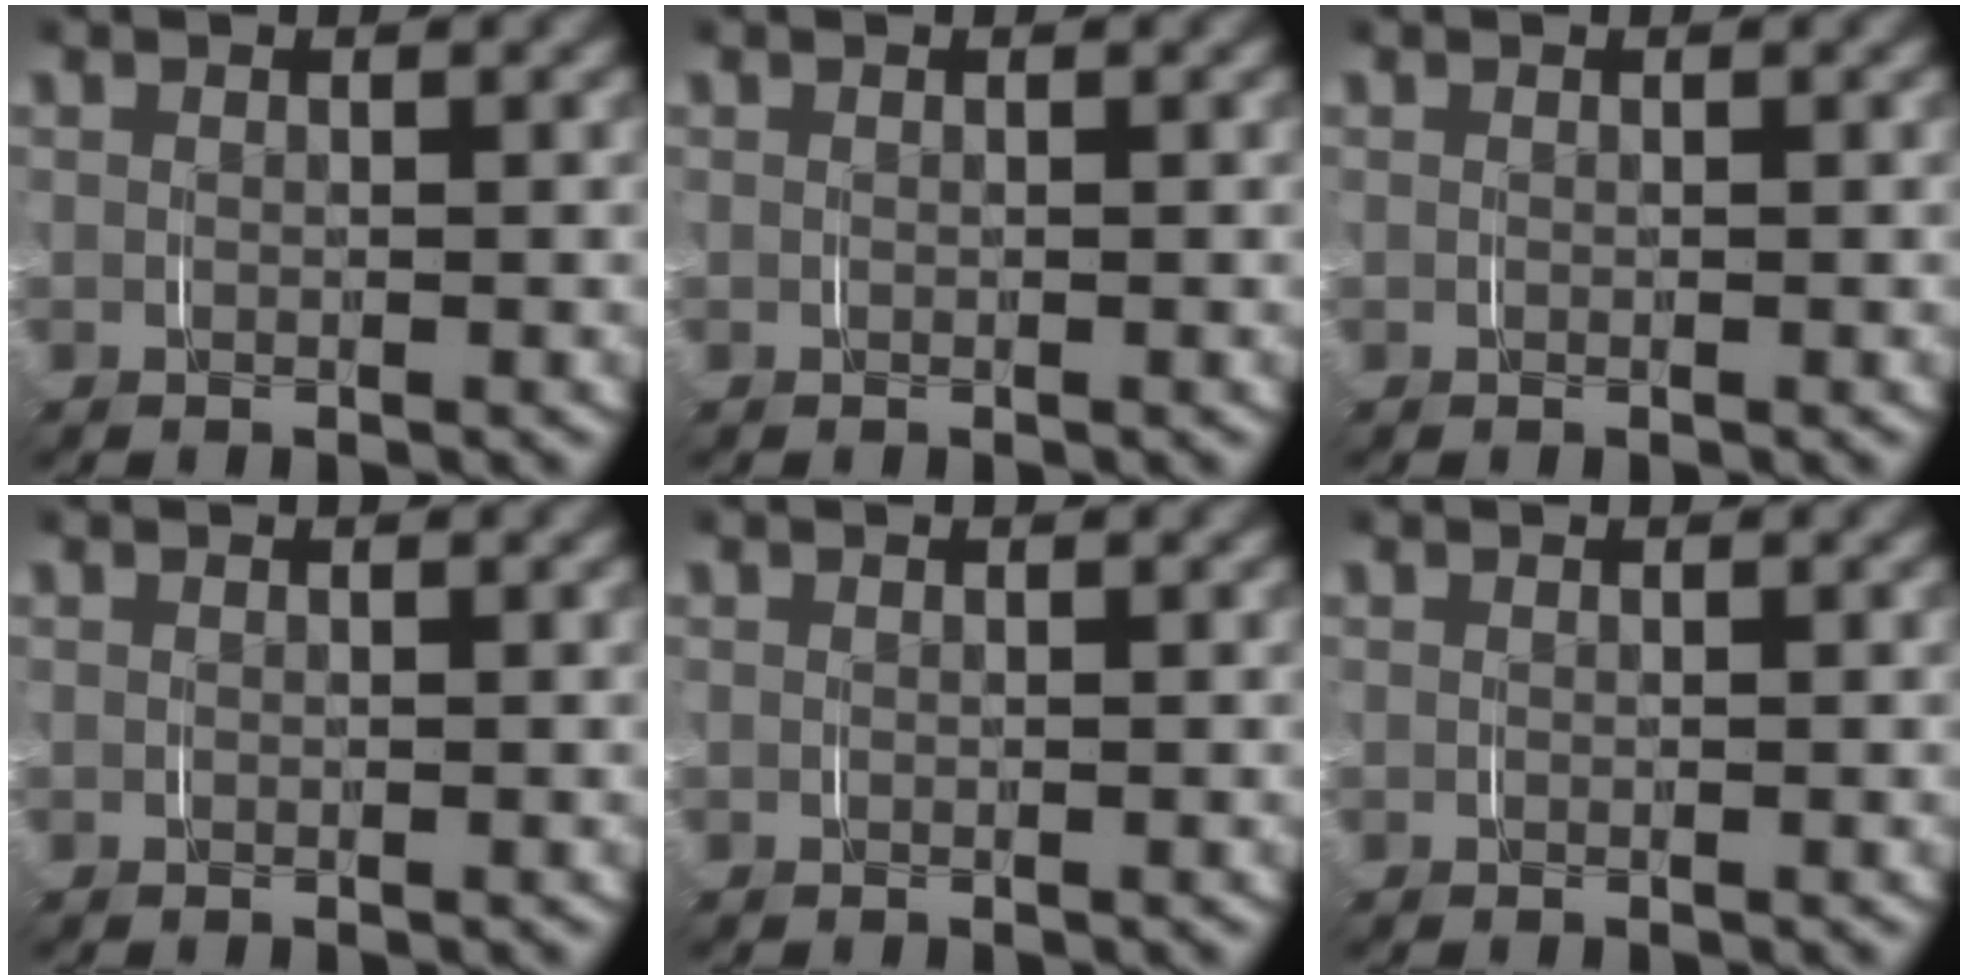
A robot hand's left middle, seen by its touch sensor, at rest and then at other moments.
{"total": 0.0}
{"total": 0.0}
{"total": 0.0}
{"total": 0.0}
{"total": 0.0}